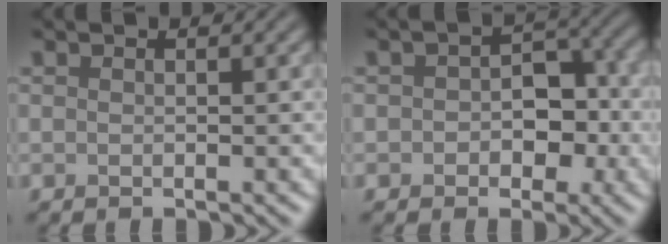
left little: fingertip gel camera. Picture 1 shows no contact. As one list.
[{"total": 4.5, "force": [-0.6, 3.1, 3.2], "torque": [-0.030, 0.000, -0.011]}]